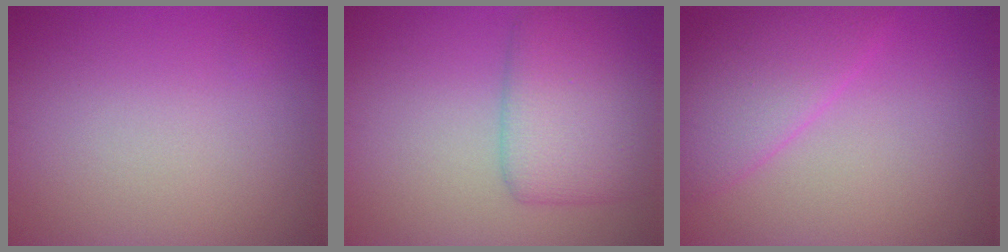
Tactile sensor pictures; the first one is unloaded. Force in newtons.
{"total": 5.5, "press": 5.5, "slide": 0.1}
{"total": 4.2, "press": 4.2, "slide": 0.4}